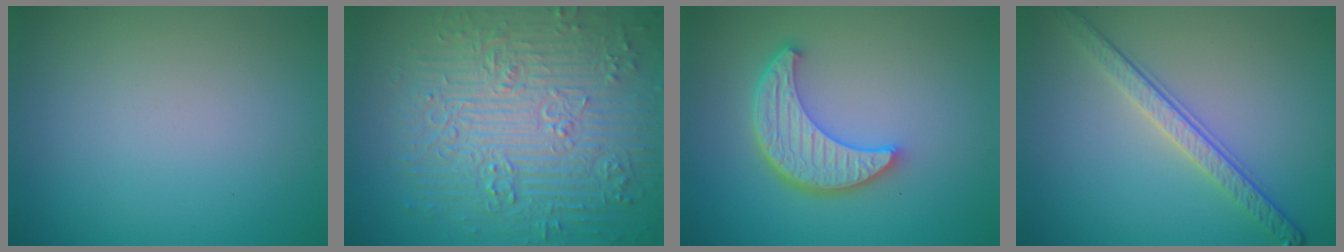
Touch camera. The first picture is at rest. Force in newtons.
{"total": 9.3, "press": 6.9, "slide": 6.3}
{"total": 5.5, "press": 4.2, "slide": 3.6}
{"total": 3.8, "press": 3.0, "slide": 2.4}